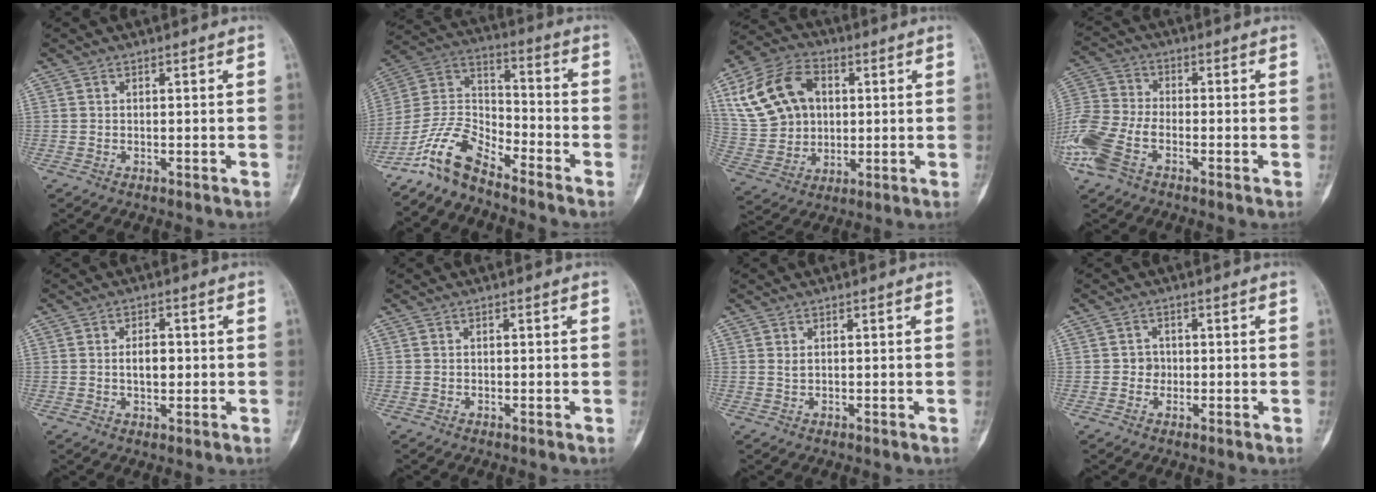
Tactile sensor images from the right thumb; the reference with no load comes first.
{"total": 10.9, "force": [-9.1, 3.5, 4.9], "torque": [-0.097, 0.082, -0.186]}
{"total": 16.6, "force": [4.6, 12.5, 10.0], "torque": [-0.173, 0.010, 0.089]}
{"total": 12.2, "force": [-5.5, 6.8, 8.5], "torque": [-0.208, 0.013, -0.115]}
{"total": 3.9, "force": [0.0, 2.3, 3.2], "torque": [-0.040, 0.003, -0.001]}
{"total": 0.0}
{"total": 0.7, "force": [0.1, 0.4, 0.5], "torque": [-0.009, 0.001, 0.004]}
{"total": 2.2, "force": [-0.4, 2.0, 0.8], "torque": [0.008, 0.010, -0.010]}